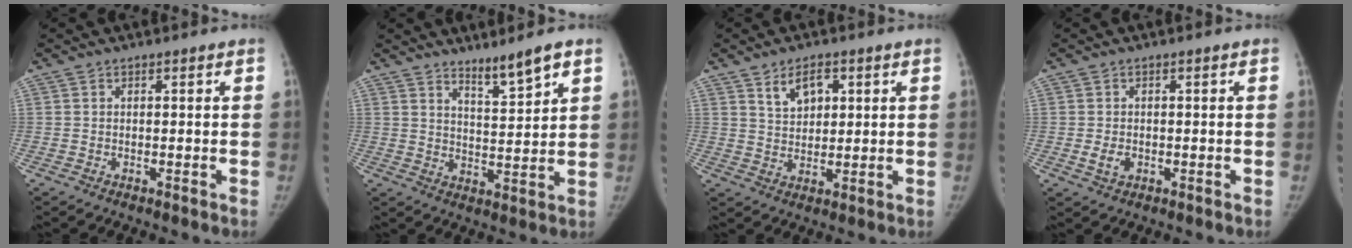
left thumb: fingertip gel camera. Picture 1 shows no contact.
{"total": 6.2, "force": [4.8, 0.5, 3.9], "torque": [-0.060, -0.042, 0.085]}
{"total": 5.5, "force": [2.8, 3.3, 3.5], "torque": [-0.042, -0.014, 0.053]}
{"total": 2.3, "force": [-0.5, 1.6, 1.5], "torque": [-0.026, 0.000, -0.006]}